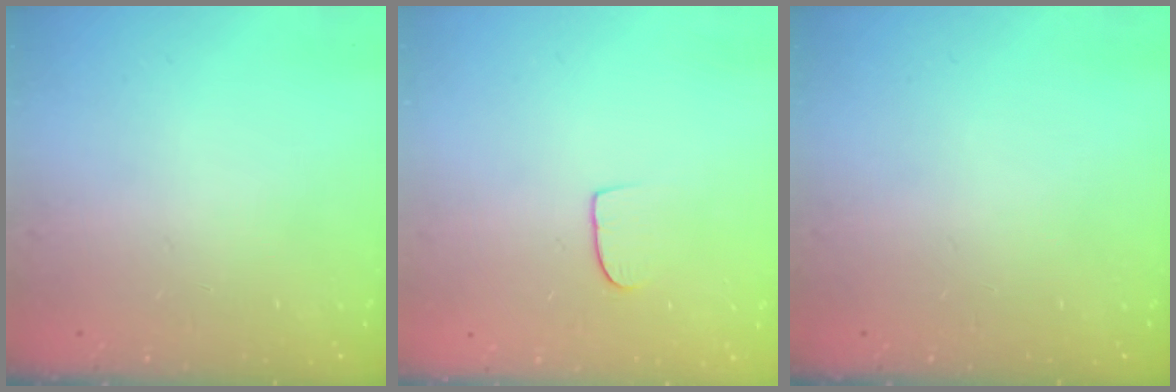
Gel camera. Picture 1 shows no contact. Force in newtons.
{"total": 6.1, "press": 6.1, "slide": 0.4}
{"total": 0.0}